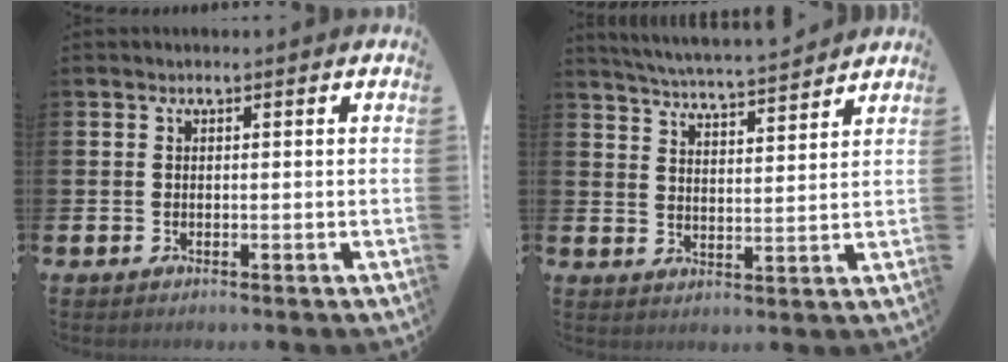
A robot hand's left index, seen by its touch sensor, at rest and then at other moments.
{"total": 5.2, "force": [5.2, -0.2, 0.7], "torque": [-0.035, -0.037, 0.089]}